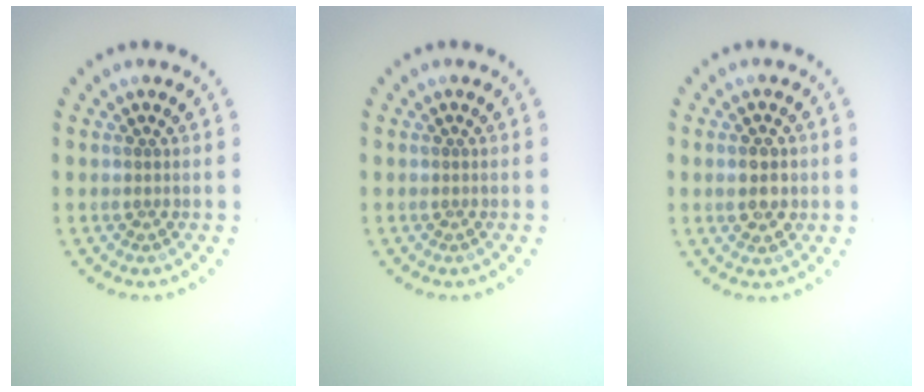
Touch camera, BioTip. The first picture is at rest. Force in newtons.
{"total": 0.0}
{"total": 3.2, "press": 3.2, "slide": 0.2}